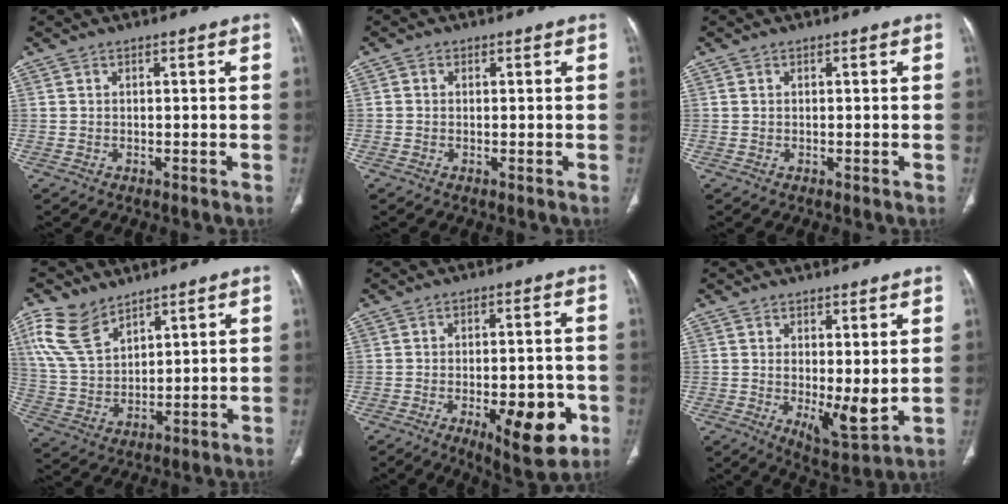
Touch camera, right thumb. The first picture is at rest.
{"total": 0.6, "force": [0.1, 0.6, 0.2], "torque": [0.004, 0.002, -0.002]}
{"total": 0.0}
{"total": 11.2, "force": [7.1, 6.2, 6.0], "torque": [-0.112, -0.023, 0.153]}
{"total": 12.4, "force": [-4.7, 4.7, 10.4], "torque": [-0.119, 0.010, -0.058]}
{"total": 7.6, "force": [0.3, 2.8, 7.0], "torque": [-0.099, -0.026, 0.014]}